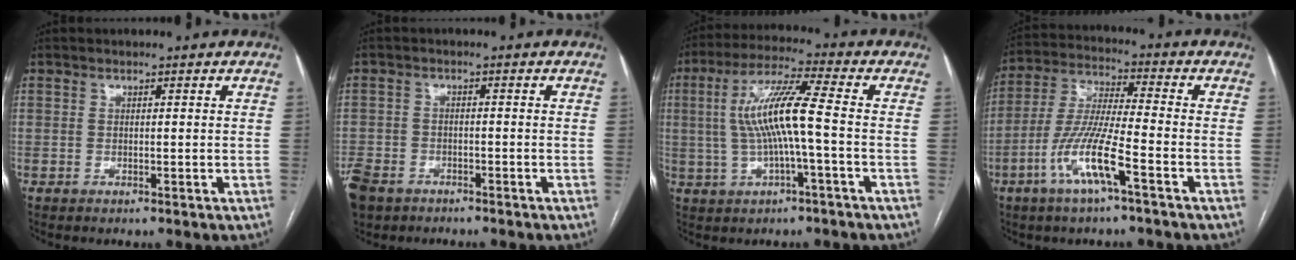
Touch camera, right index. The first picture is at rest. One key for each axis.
{"total": 10.0, "fx": -6.6, "fy": 6.5, "fz": 4.0, "tx": -0.114, "ty": -0.004, "tz": -0.107}
{"total": 10.6, "fx": -0.4, "fy": 0.5, "fz": 10.6, "tx": -0.210, "ty": 0.019, "tz": -0.009}
{"total": 11.3, "fx": -5.2, "fy": 0.7, "fz": 10.0, "tx": -0.211, "ty": -0.003, "tz": -0.105}